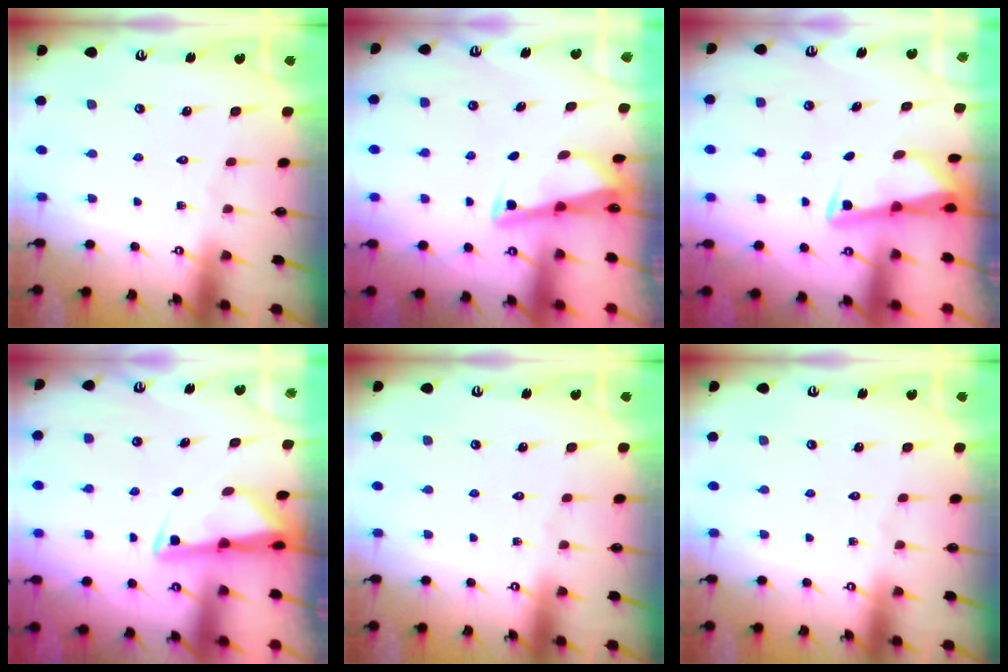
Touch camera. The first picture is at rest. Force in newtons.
{"total": 2.5, "press": 2.5, "slide": 0.1}
{"total": 3.3, "press": 3.3, "slide": 0.3}
{"total": 3.1, "press": 3.1, "slide": 0.5}
{"total": 0.0}
{"total": 0.0}